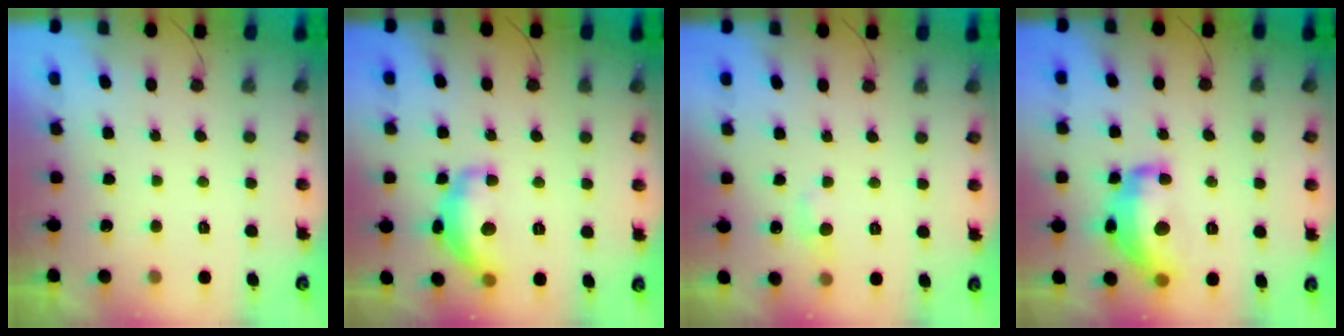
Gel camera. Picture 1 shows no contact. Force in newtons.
{"total": 14.5, "press": 14.4, "slide": 1.1}
{"total": 5.7, "press": 5.7, "slide": 0.8}
{"total": 15.0, "press": 15.0, "slide": 1.1}